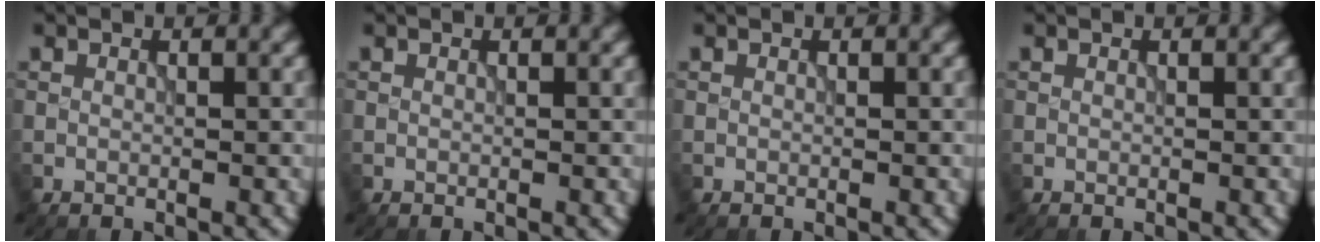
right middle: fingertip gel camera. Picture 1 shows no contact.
{"total": 0.0}
{"total": 0.0}
{"total": 0.0}